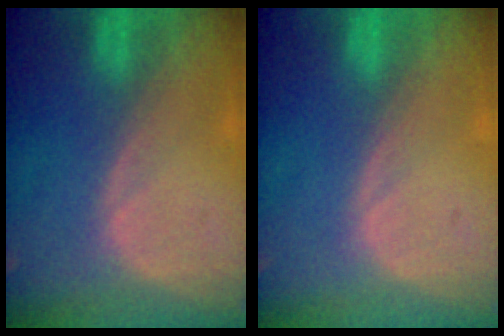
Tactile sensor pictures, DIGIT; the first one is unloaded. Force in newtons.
{"total": 0.0}